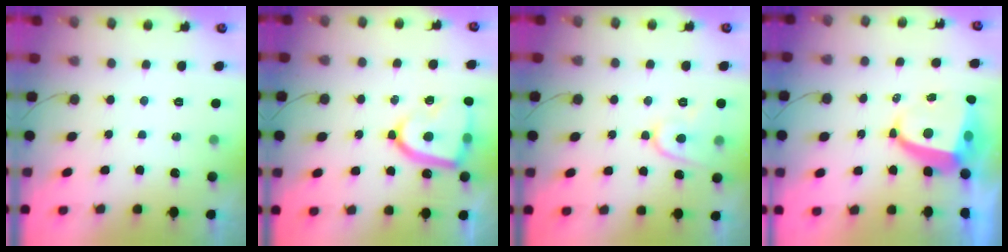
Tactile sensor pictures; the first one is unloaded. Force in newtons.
{"total": 15.6, "press": 15.5, "slide": 1.4}
{"total": 8.2, "press": 8.1, "slide": 0.9}
{"total": 7.9, "press": 7.8, "slide": 1.1}